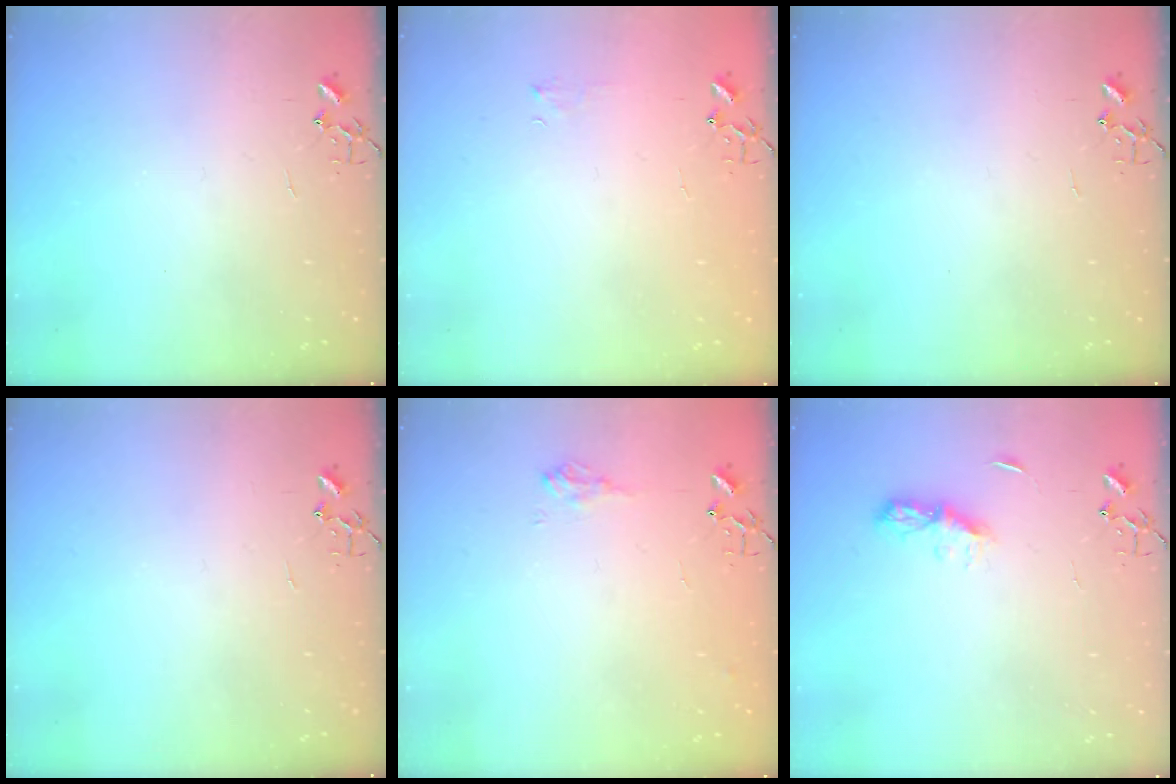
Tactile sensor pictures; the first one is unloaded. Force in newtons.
{"total": 3.8, "press": 3.8, "slide": 0.5}
{"total": 0.0}
{"total": 0.0}
{"total": 8.5, "press": 8.4, "slide": 0.8}
{"total": 6.4, "press": 6.3, "slide": 0.7}